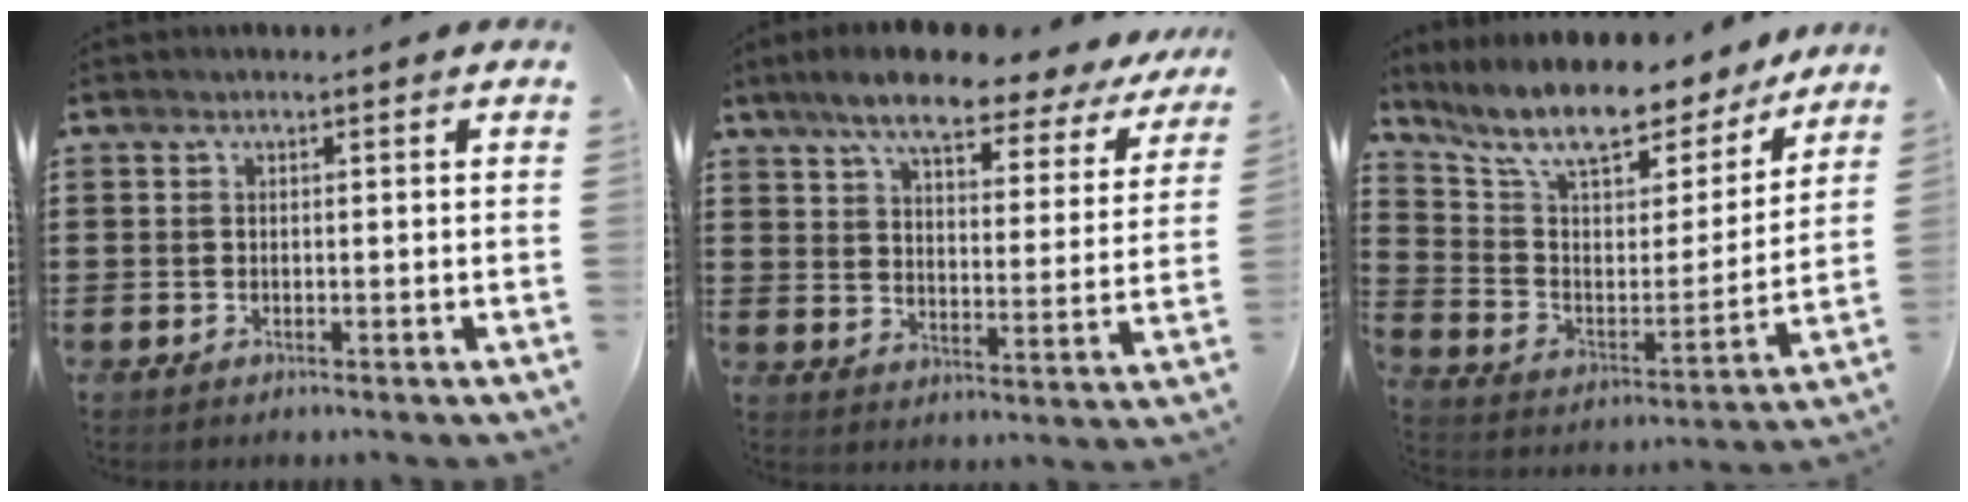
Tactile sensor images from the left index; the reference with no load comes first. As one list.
[{"total": 8.6, "force": [7.1, 1.4, 4.6], "torque": [-0.111, -0.031, 0.119]}, {"total": 11.0, "force": [9.4, 2.3, 5.2], "torque": [-0.136, -0.062, 0.159]}]